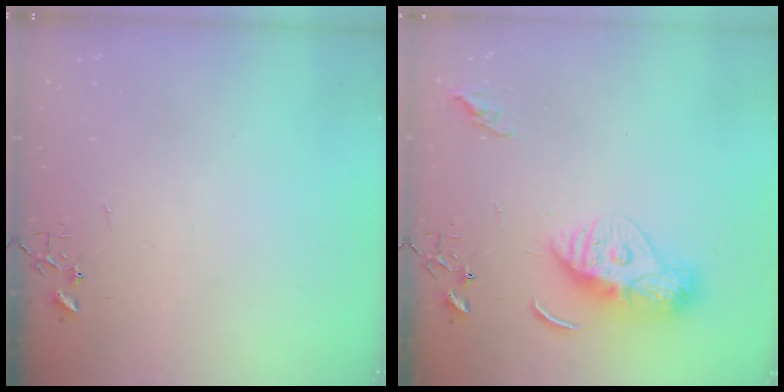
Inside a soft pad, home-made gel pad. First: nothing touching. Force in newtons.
{"total": 11.6, "press": 11.6, "slide": 0.9}